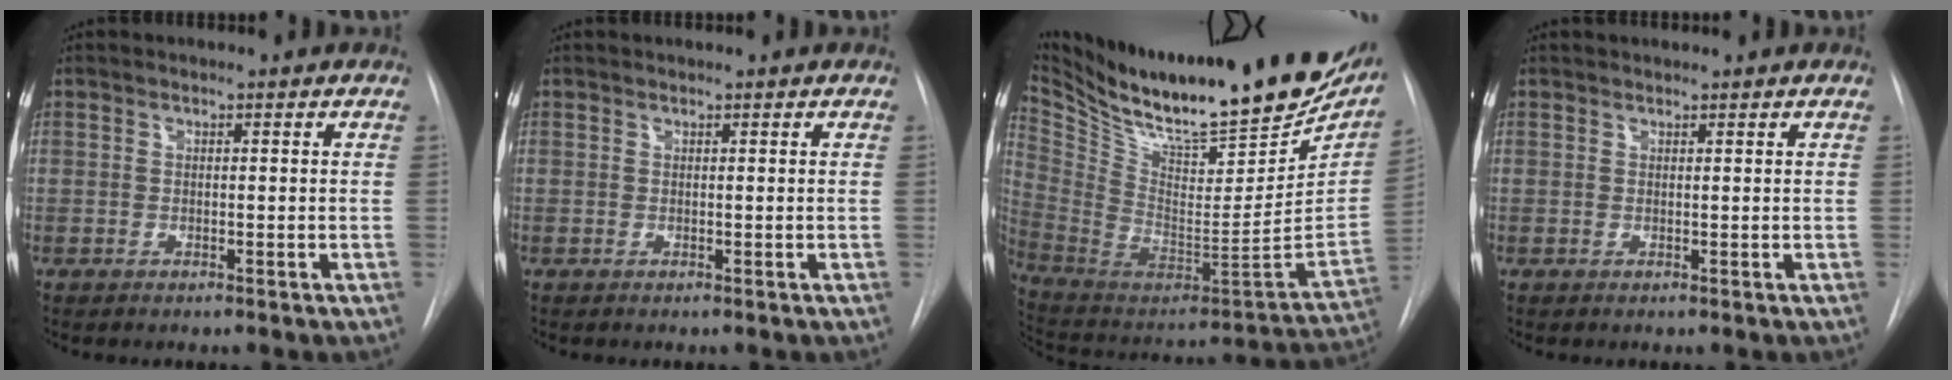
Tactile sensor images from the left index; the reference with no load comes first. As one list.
[{"total": 0.0}, {"total": 32.1, "force": [25.2, 7.3, 18.5], "torque": [-0.303, -0.048, 0.374]}, {"total": 1.0, "force": [1.0, 0.1, 0.1], "torque": [-0.004, 0.016, 0.021]}]